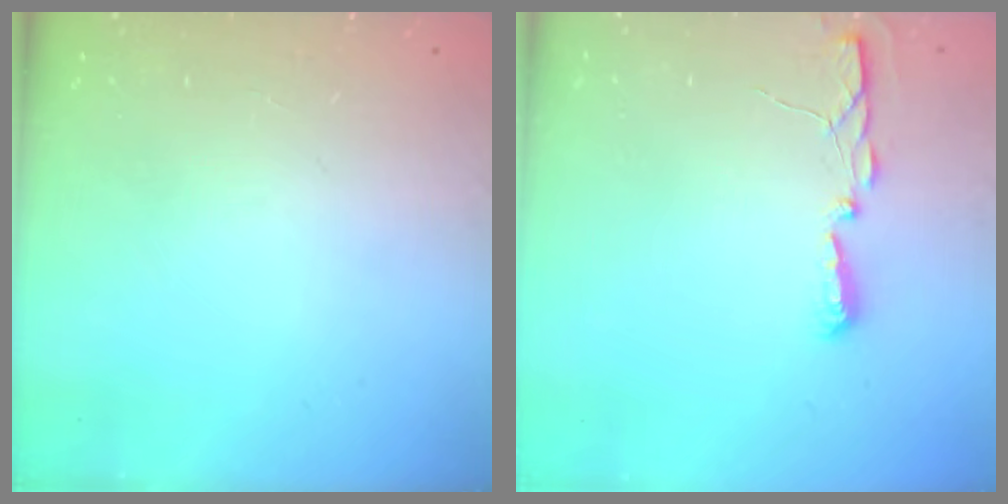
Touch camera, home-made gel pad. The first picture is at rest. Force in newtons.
{"total": 3.9, "press": 3.9, "slide": 0.4}